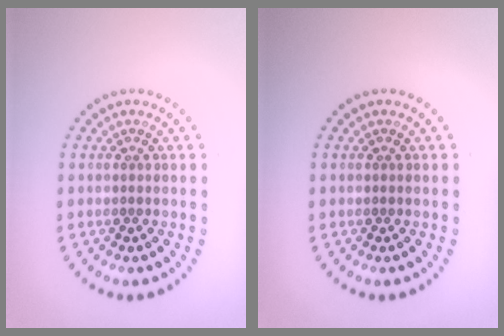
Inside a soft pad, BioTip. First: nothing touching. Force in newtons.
{"total": 0.0}